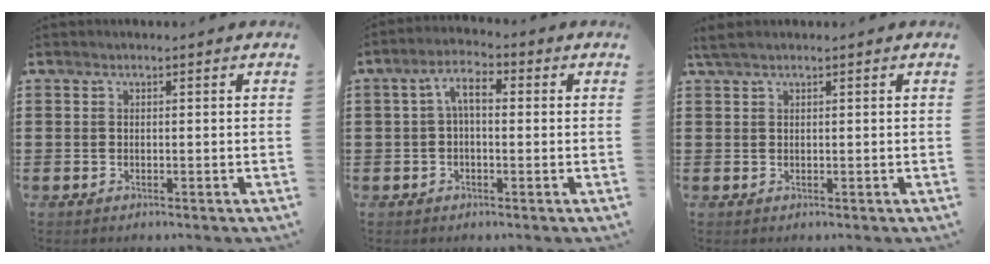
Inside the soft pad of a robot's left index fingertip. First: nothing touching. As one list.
[{"total": 5.0, "force": [0.5, 2.2, 4.4], "torque": [-0.093, 0.012, 0.003]}, {"total": 1.3, "force": [0.8, 0.3, 1.0], "torque": [-0.021, 0.002, 0.016]}]